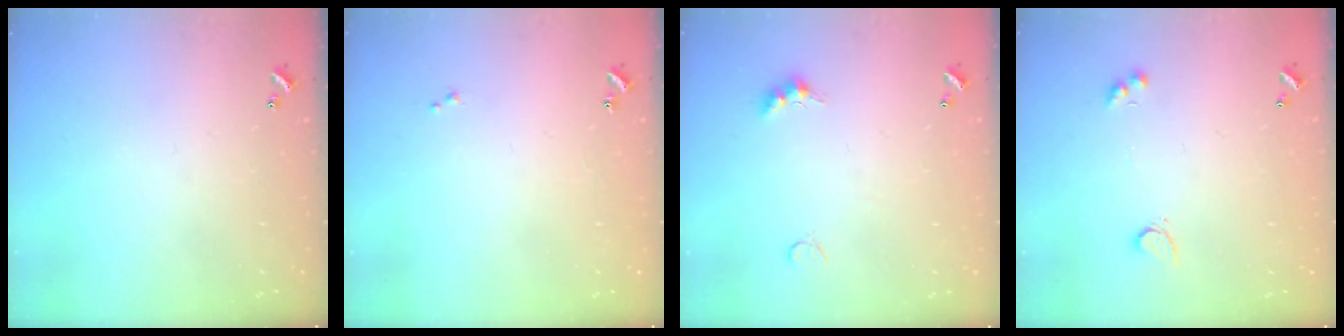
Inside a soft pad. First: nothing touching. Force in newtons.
{"total": 0.7, "press": 0.6, "slide": 0.3}
{"total": 3.8, "press": 3.8, "slide": 0.7}
{"total": 2.9, "press": 2.6, "slide": 1.3}